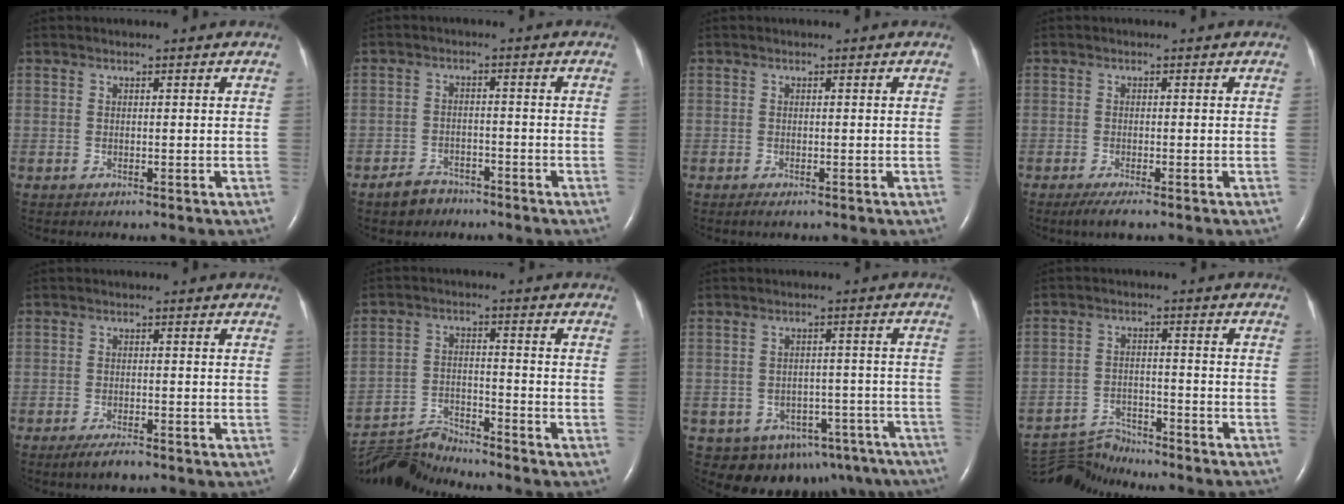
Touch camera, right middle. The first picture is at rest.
{"total": 3.8, "force": [-3.0, 2.2, 0.8], "torque": [-0.024, 0.005, -0.048]}
{"total": 0.7, "force": [-0.5, 0.1, 0.5], "torque": [-0.011, -0.003, -0.007]}
{"total": 2.6, "force": [-1.8, 0.2, 1.9], "torque": [-0.040, -0.009, -0.035]}
{"total": 3.1, "force": [-2.3, 0.6, 2.0], "torque": [-0.044, -0.006, -0.040]}
{"total": 8.1, "force": [-8.0, -1.3, -1.0], "torque": [0.004, 0.007, -0.147]}
{"total": 15.4, "force": [-10.4, 9.9, 5.5], "torque": [-0.066, 0.028, -0.112]}
{"total": 8.6, "force": [-8.6, 0.6, -0.1], "torque": [-0.008, 0.007, -0.142]}